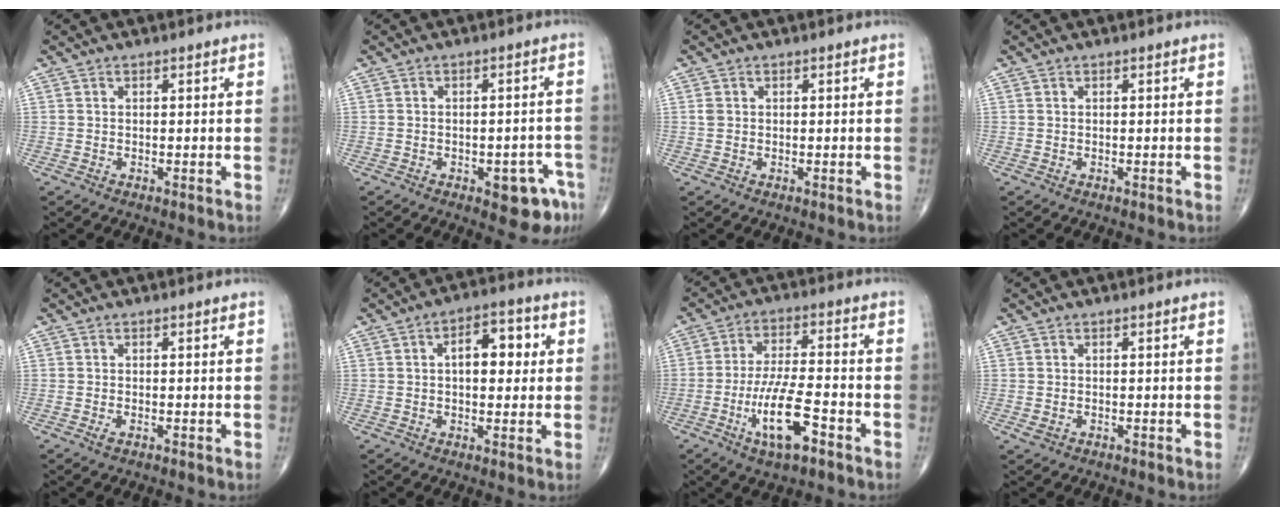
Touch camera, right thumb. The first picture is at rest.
{"total": 7.0, "force": [-3.5, 3.1, 5.2], "torque": [-0.042, 0.025, -0.036]}
{"total": 1.1, "force": [0.2, 0.9, 0.6], "torque": [-0.011, 0.003, 0.005]}
{"total": 0.0}
{"total": 0.8, "force": [-0.4, 0.3, 0.6], "torque": [-0.014, -0.002, -0.007]}
{"total": 8.4, "force": [1.5, 4.5, 6.9], "torque": [-0.076, 0.014, 0.017]}
{"total": 11.1, "force": [-4.9, 3.2, 9.5], "torque": [-0.182, 0.022, -0.085]}
{"total": 1.1, "force": [-0.2, 0.8, 0.7], "torque": [-0.012, 0.001, 0.000]}